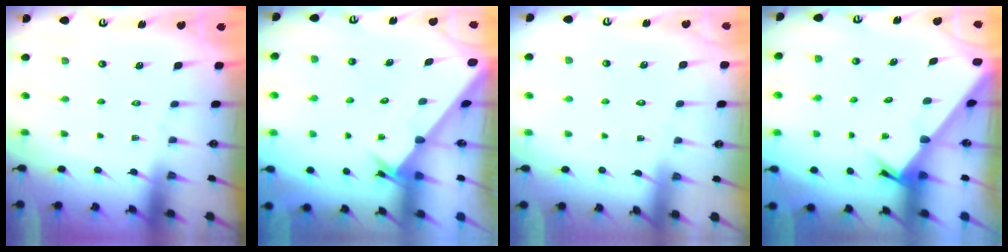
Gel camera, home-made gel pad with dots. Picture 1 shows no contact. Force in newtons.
{"total": 2.5, "press": 2.5, "slide": 0.2}
{"total": 3.5, "press": 3.4, "slide": 0.3}
{"total": 2.9, "press": 2.9, "slide": 0.2}